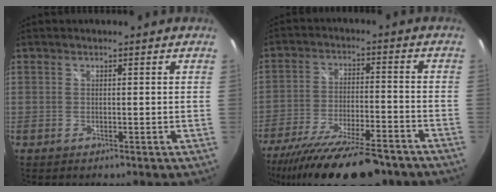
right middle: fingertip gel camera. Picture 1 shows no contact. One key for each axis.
{"total": 21.4, "fx": -17.2, "fy": 5.1, "fz": 11.6, "tx": -0.223, "ty": -0.048, "tz": -0.265}